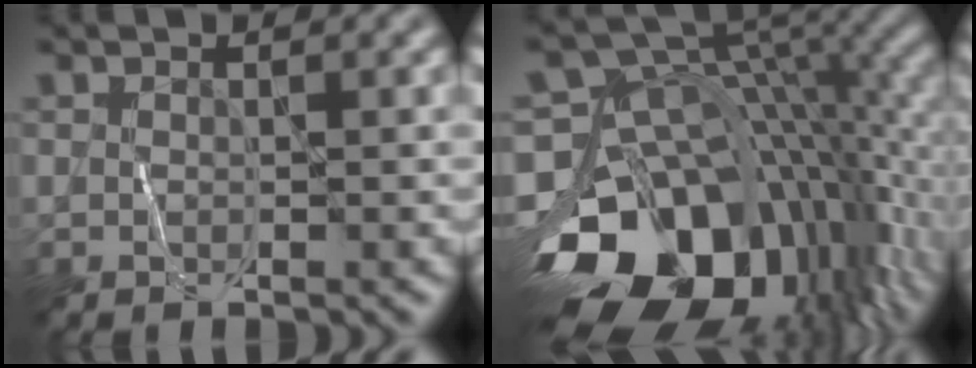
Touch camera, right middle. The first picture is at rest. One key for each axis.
{"total": 16.7, "fx": -5.2, "fy": 11.0, "fz": 11.4, "tx": -0.208, "ty": -0.015, "tz": -0.078}